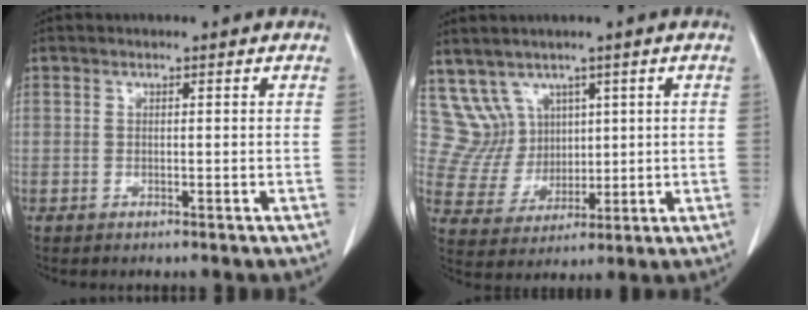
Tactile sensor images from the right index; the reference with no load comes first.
{"total": 7.2, "force": [4.3, 5.7, 0.3], "torque": [-0.015, 0.027, 0.099]}